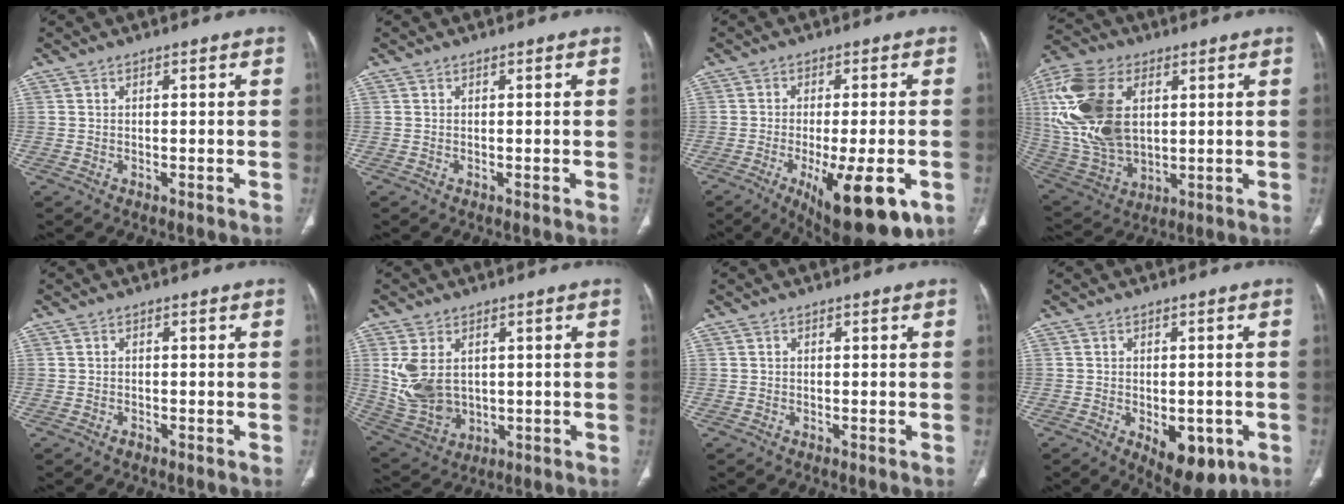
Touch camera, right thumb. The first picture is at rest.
{"total": 0.0}
{"total": 16.9, "force": [-6.7, 5.6, 14.5], "torque": [-0.185, -0.009, -0.084]}
{"total": 22.6, "force": [4.7, 13.9, 17.2], "torque": [-0.374, -0.014, 0.095]}
{"total": 0.9, "force": [-0.6, 0.6, 0.3], "torque": [-0.004, 0.002, -0.010]}
{"total": 10.9, "force": [1.7, 7.6, 7.6], "torque": [-0.152, -0.010, 0.056]}
{"total": 0.0}
{"total": 9.3, "force": [-3.4, 4.9, 7.2], "torque": [-0.077, 0.001, -0.031]}